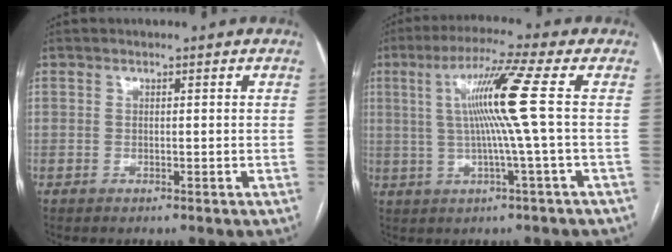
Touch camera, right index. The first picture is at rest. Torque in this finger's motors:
{"motor_torque": [0.96, -0.07, 0.41, 0.21]}